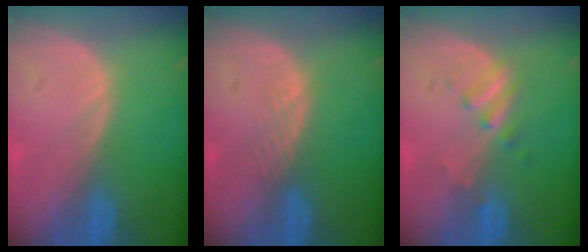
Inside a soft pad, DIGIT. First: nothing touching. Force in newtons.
{"total": 1.6, "press": 1.6, "slide": 0.1}
{"total": 2.7, "press": 2.7, "slide": 0.5}